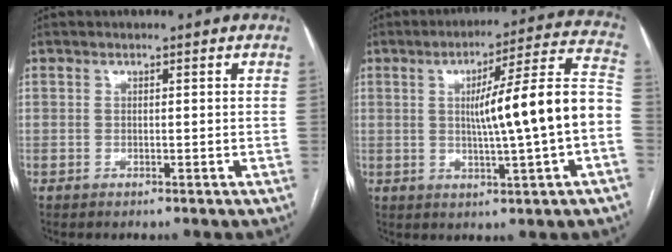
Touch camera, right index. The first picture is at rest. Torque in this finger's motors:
{"motor_torque": [1.20, -0.49, 0.68, 0.16]}